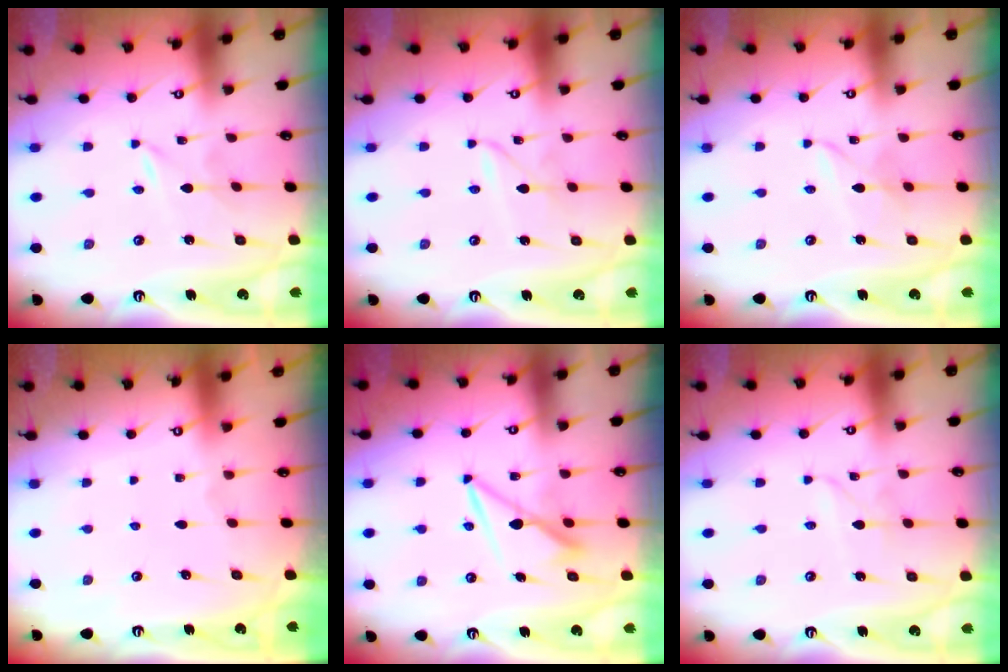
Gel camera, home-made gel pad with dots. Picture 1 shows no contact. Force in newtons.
{"total": 2.0, "press": 2.0, "slide": 0.2}
{"total": 3.5, "press": 3.5, "slide": 0.2}
{"total": 0.0}
{"total": 8.1, "press": 8.0, "slide": 1.0}
{"total": 1.6, "press": 1.5, "slide": 0.2}